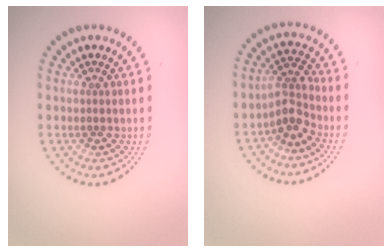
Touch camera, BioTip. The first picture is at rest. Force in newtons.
{"total": 2.8, "press": 2.1, "slide": 1.8}